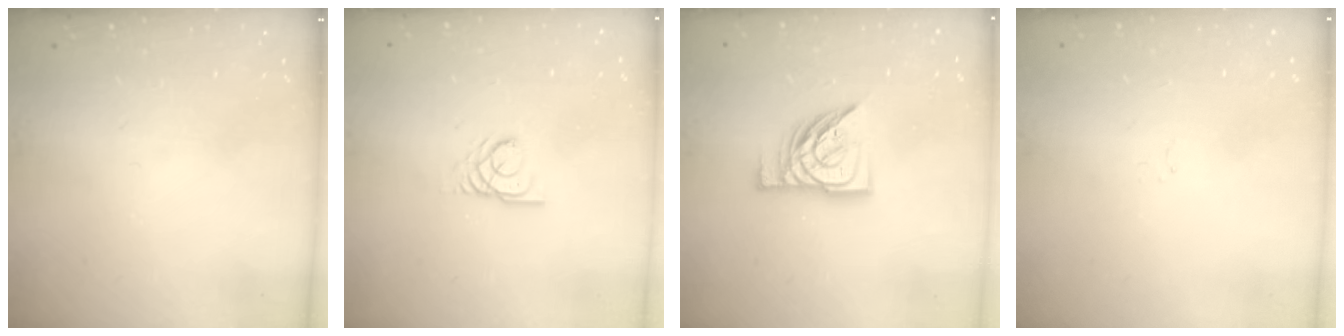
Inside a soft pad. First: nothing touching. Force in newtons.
{"total": 2.7, "press": 2.7, "slide": 0.2}
{"total": 12.8, "press": 12.7, "slide": 1.5}
{"total": 0.0}